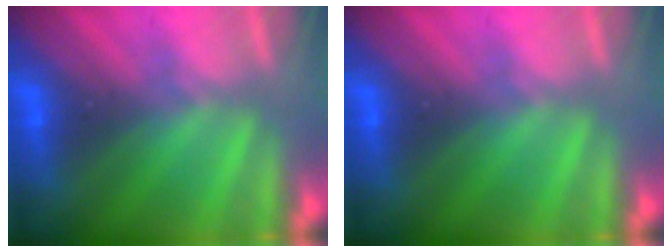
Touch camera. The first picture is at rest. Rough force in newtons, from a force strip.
{"total": 0.0}